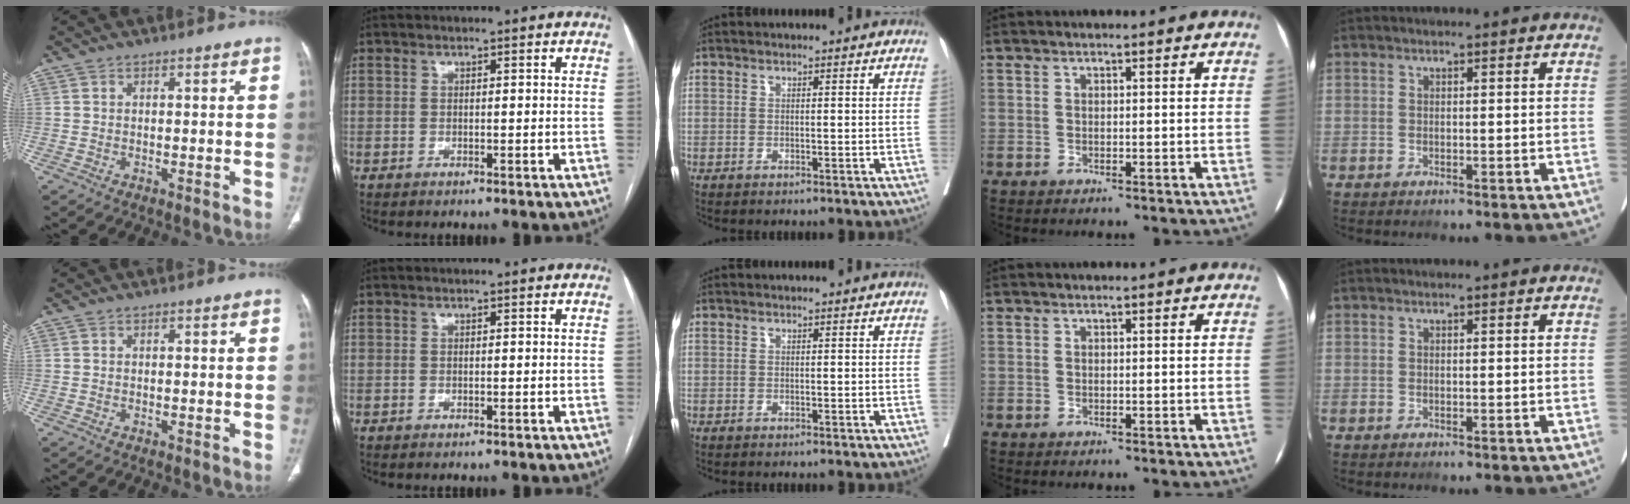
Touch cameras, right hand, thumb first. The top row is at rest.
{}